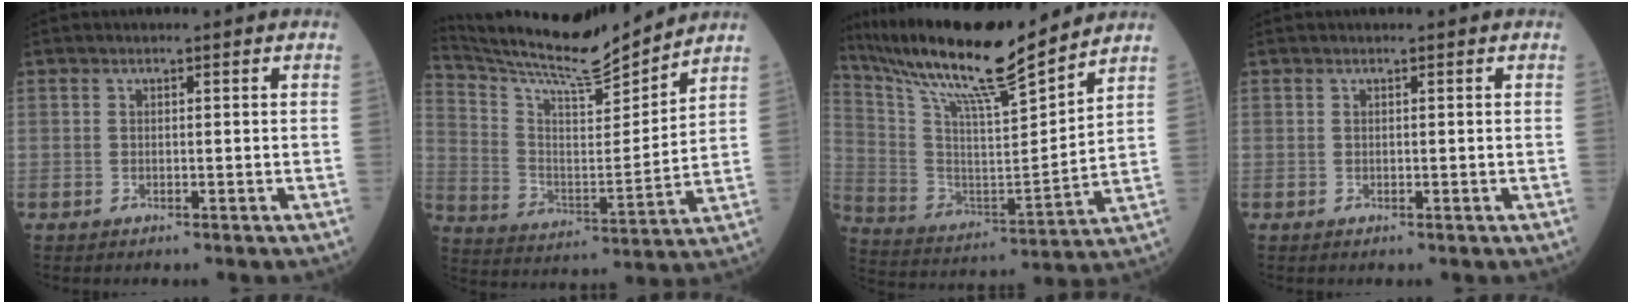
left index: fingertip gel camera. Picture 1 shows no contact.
{"total": 15.1, "force": [14.4, -0.1, 4.4], "torque": [-0.099, -0.008, 0.252]}
{"total": 19.7, "force": [16.8, 0.7, 10.3], "torque": [-0.195, 0.002, 0.295]}
{"total": 0.0}